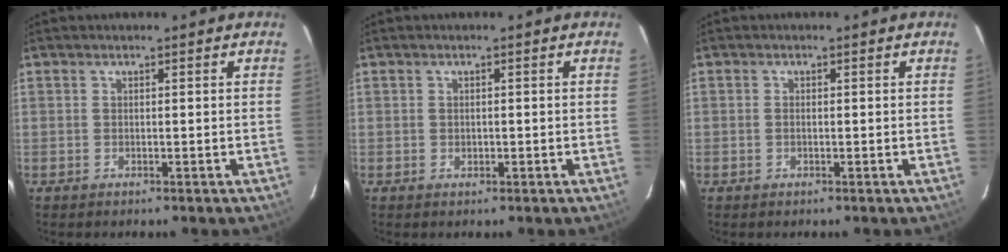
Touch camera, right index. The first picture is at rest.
{"total": 0.8, "force": [0.0, 0.7, 0.2], "torque": [-0.001, 0.000, 0.001]}
{"total": 0.6, "force": [-0.1, 0.4, 0.4], "torque": [-0.009, 0.000, -0.003]}